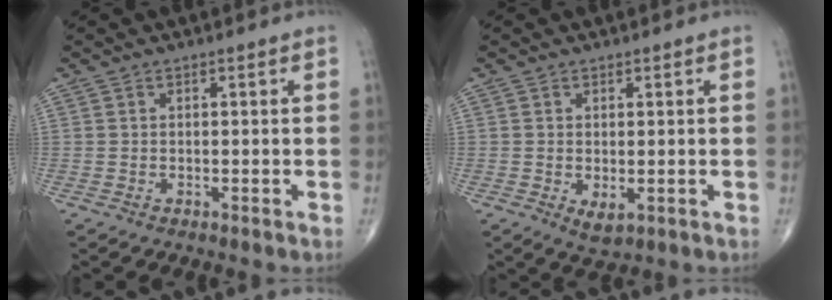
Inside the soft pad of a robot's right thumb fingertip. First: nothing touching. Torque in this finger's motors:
{"motor_torque": [-0.22, 0.28, 0.18, 0.36, 0.01]}